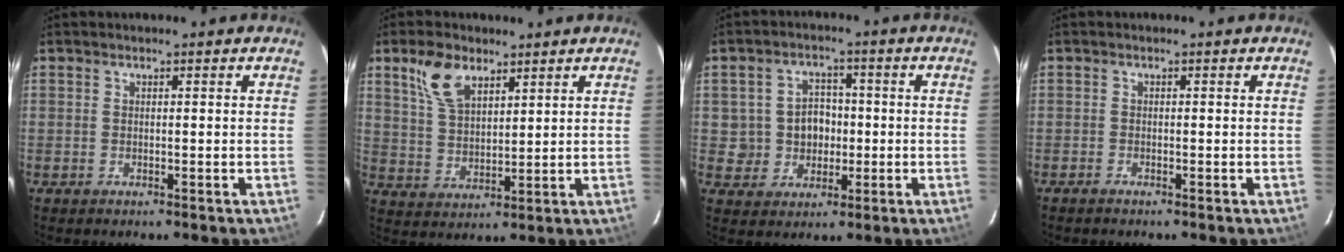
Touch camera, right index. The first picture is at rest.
{"total": 8.6, "force": [5.1, 4.6, 5.2], "torque": [-0.102, 0.016, 0.106]}
{"total": 6.6, "force": [-0.3, 6.3, 1.8], "torque": [-0.037, 0.026, 0.007]}
{"total": 0.7, "force": [-0.7, 0.1, 0.1], "torque": [-0.006, -0.002, -0.014]}